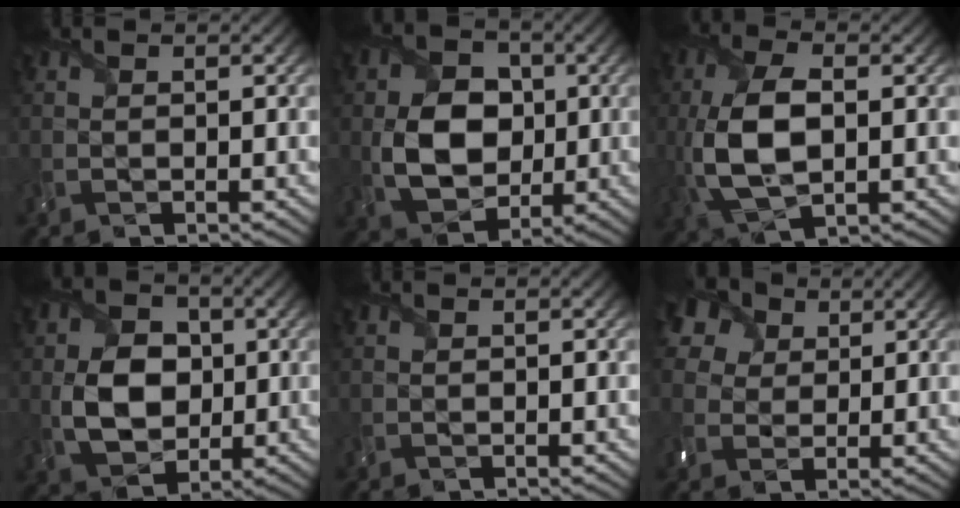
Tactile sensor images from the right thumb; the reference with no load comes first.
{"total": 8.9, "force": [-0.2, 6.8, 5.6], "torque": [-0.122, -0.005, -0.007]}
{"total": 9.6, "force": [-0.5, 5.2, 8.1], "torque": [-0.192, -0.002, -0.009]}
{"total": 7.7, "force": [-0.1, 5.9, 5.0], "torque": [-0.106, -0.003, -0.005]}
{"total": 0.0}
{"total": 7.9, "force": [3.9, 5.7, 3.9], "torque": [-0.117, 0.028, 0.060]}